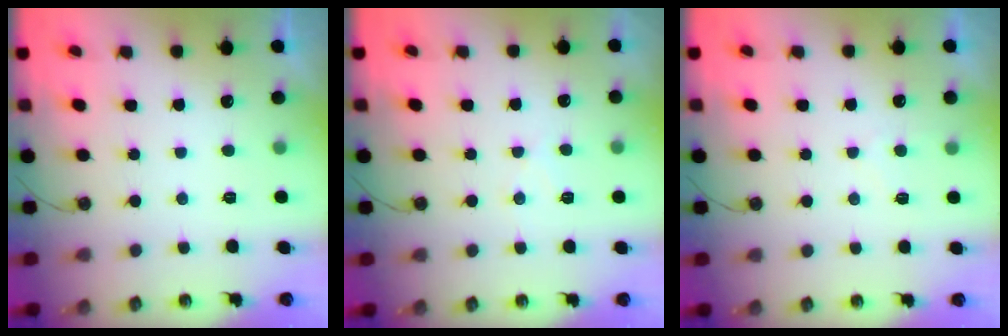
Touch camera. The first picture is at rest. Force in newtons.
{"total": 6.2, "press": 6.2, "slide": 1.0}
{"total": 4.1, "press": 4.1, "slide": 0.4}